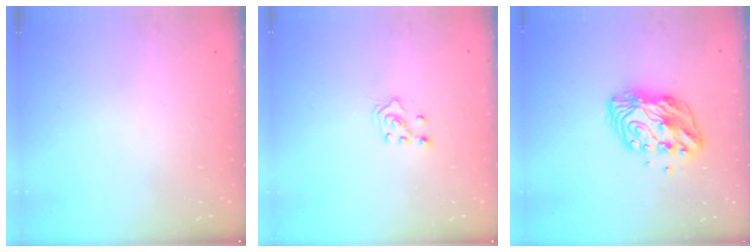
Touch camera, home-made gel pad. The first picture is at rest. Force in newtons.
{"total": 3.5, "press": 3.4, "slide": 0.8}
{"total": 11.2, "press": 11.2, "slide": 0.9}